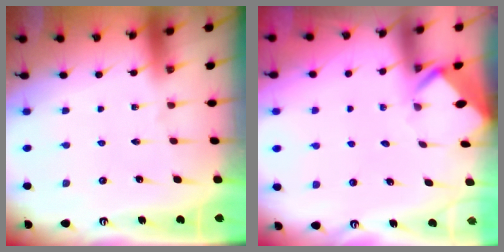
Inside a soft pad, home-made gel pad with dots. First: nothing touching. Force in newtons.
{"total": 3.4, "press": 3.4, "slide": 0.2}